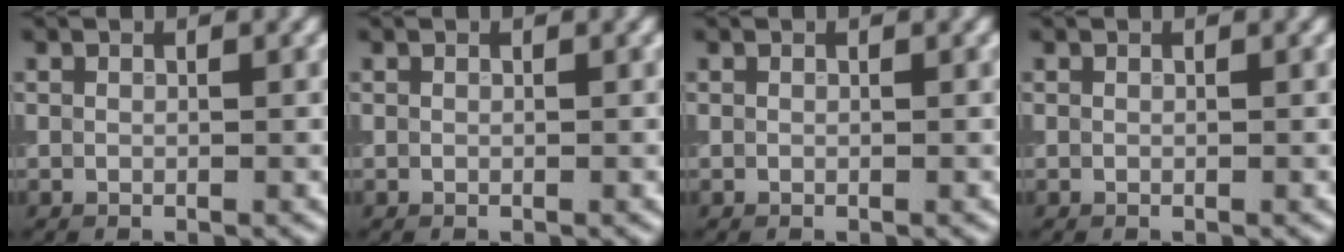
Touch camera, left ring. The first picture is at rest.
{"total": 0.0}
{"total": 0.0}
{"total": 0.0}